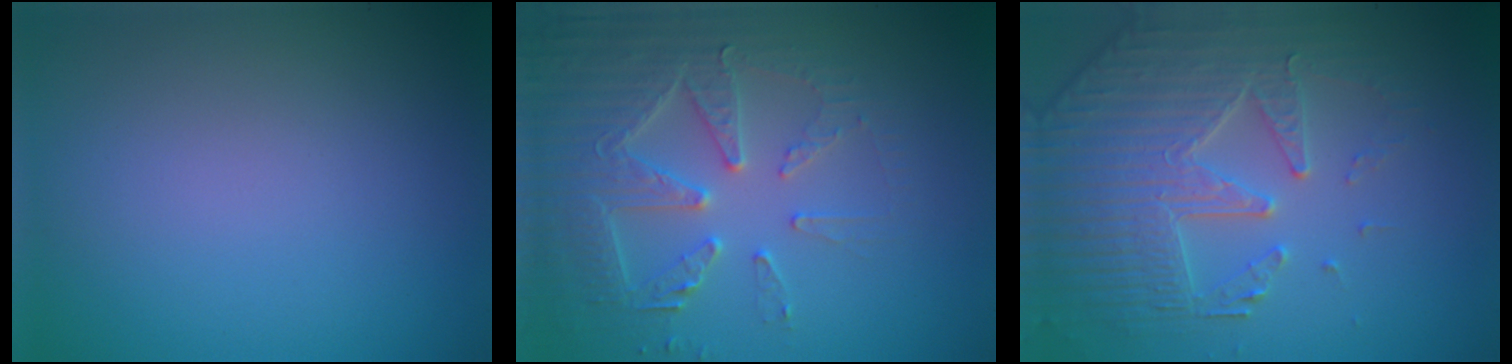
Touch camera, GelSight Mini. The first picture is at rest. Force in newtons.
{"total": 4.8, "press": 4.6, "slide": 1.5}
{"total": 5.3, "press": 5.0, "slide": 2.0}